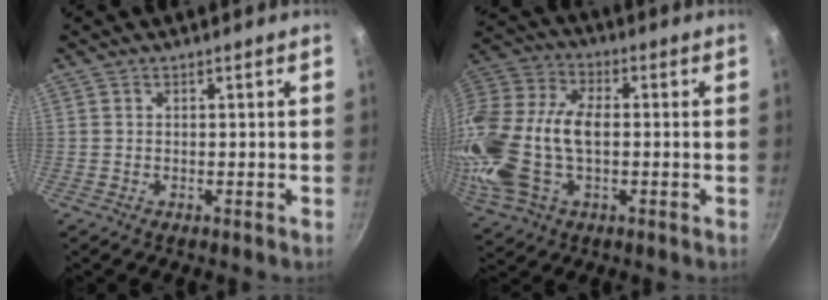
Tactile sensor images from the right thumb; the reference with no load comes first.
{"total": 22.0, "force": [-1.4, 13.3, 17.4], "torque": [-0.376, 0.025, -0.030]}